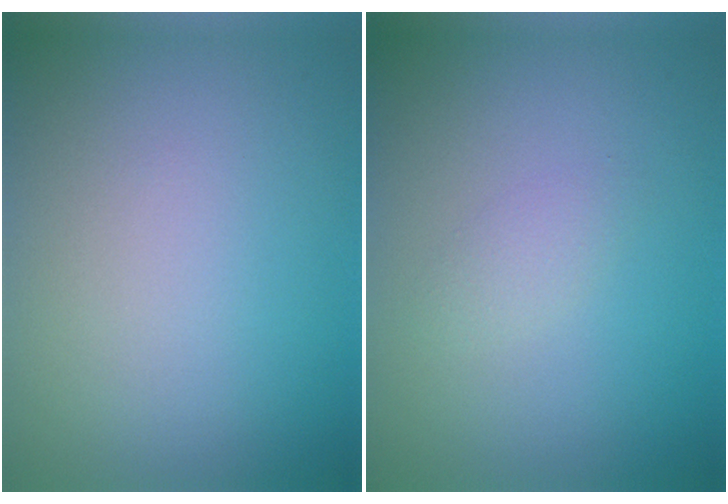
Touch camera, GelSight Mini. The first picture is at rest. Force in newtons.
{"total": 1.2, "press": 1.2, "slide": 0.1}